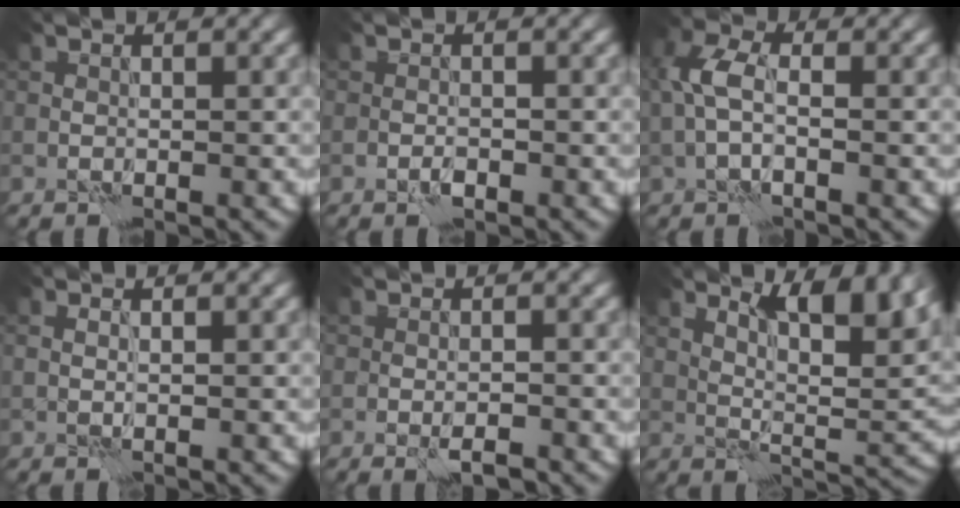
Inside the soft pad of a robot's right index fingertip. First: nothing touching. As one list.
[{"total": 1.2, "force": [-0.7, 0.5, 0.8], "torque": [-0.016, 0.001, -0.014]}, {"total": 3.8, "force": [-0.3, 2.0, 3.3], "torque": [-0.078, 0.011, -0.014]}, {"total": 0.6, "force": [0.2, 0.1, 0.6], "torque": [-0.013, 0.000, 0.002]}, {"total": 2.1, "force": [-1.2, 0.6, 1.7], "torque": [-0.033, -0.002, -0.019]}, {"total": 8.2, "force": [4.5, 2.0, 6.5], "torque": [-0.096, -0.003, 0.075]}]